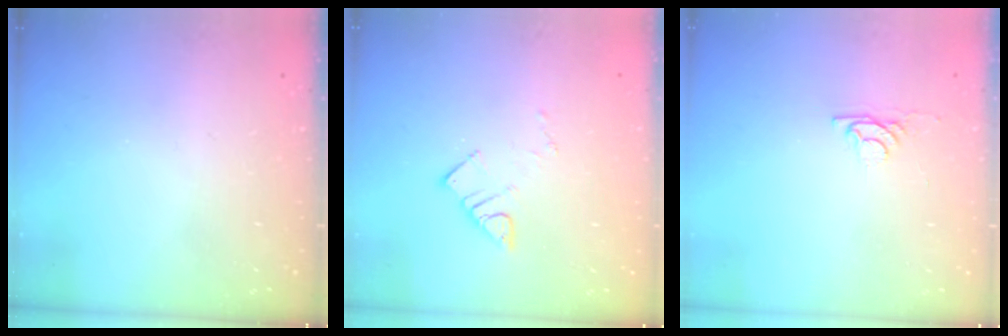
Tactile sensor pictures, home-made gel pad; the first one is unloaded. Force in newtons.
{"total": 4.9, "press": 4.9, "slide": 0.4}
{"total": 2.9, "press": 2.9, "slide": 0.4}